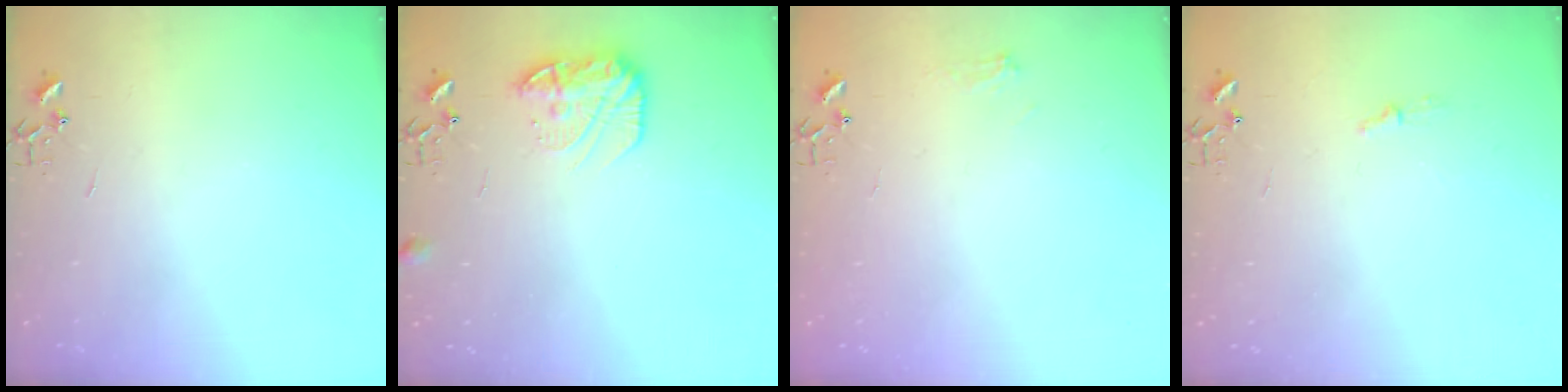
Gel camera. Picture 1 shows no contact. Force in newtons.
{"total": 12.8, "press": 12.8, "slide": 0.7}
{"total": 5.3, "press": 5.3, "slide": 0.6}
{"total": 3.8, "press": 3.7, "slide": 0.5}